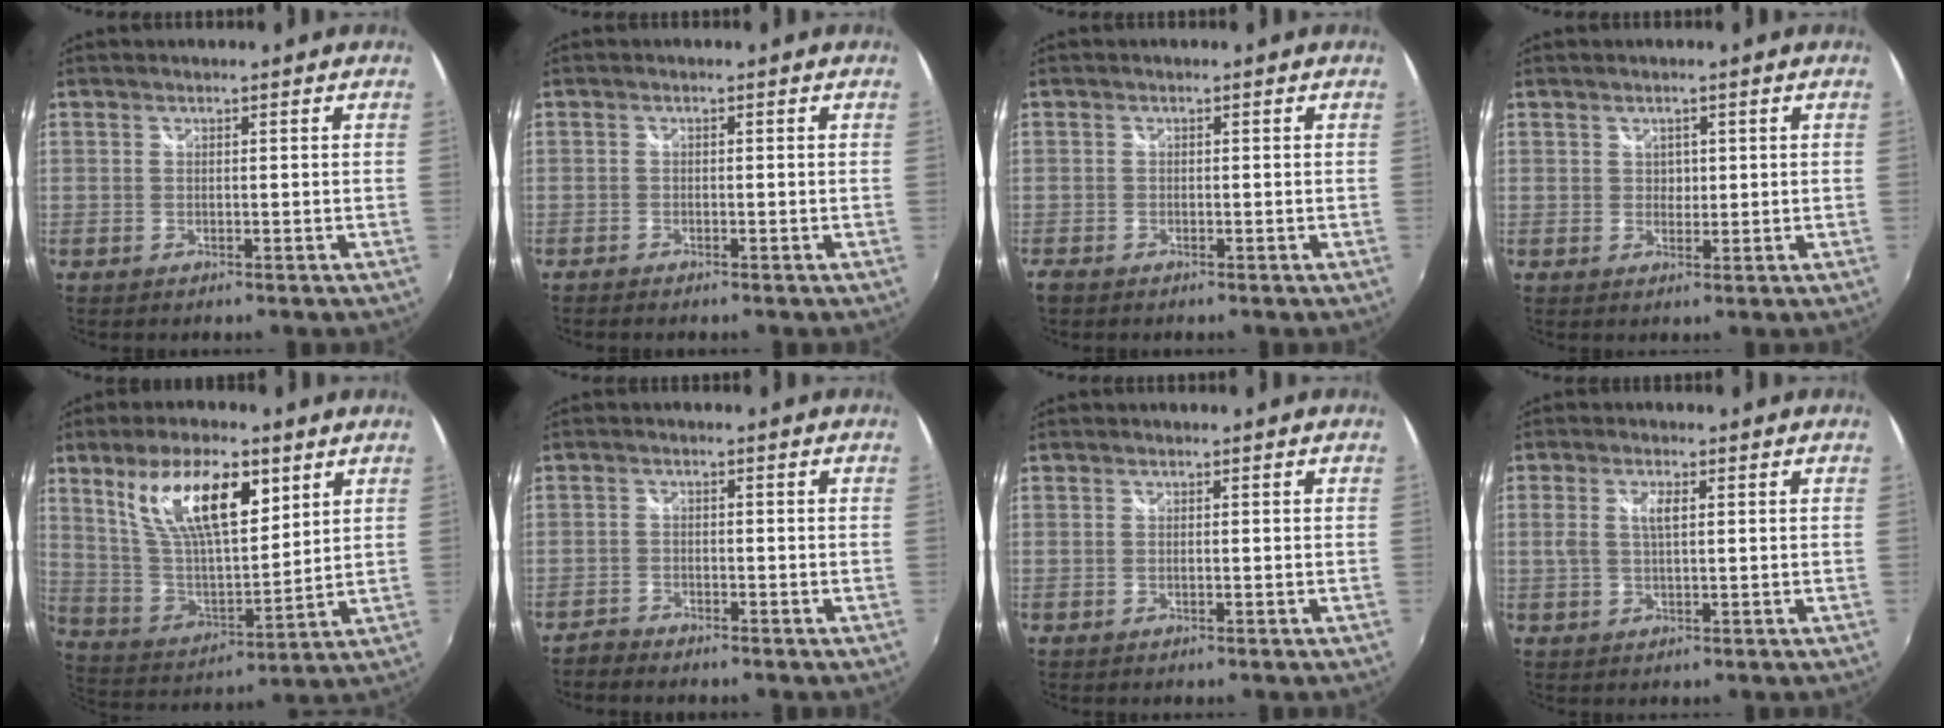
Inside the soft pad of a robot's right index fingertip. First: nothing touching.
{"total": 1.4, "force": [-1.3, 0.4, 0.3], "torque": [-0.013, -0.007, -0.025]}
{"total": 1.8, "force": [-1.3, 1.2, 0.3], "torque": [-0.011, -0.003, -0.028]}
{"total": 1.5, "force": [0.5, 1.4, 0.4], "torque": [-0.001, 0.003, 0.009]}
{"total": 17.0, "force": [8.6, 6.5, 13.1], "torque": [-0.236, 0.008, 0.168]}
{"total": 2.6, "force": [-2.5, 0.7, 0.1], "torque": [-0.013, -0.004, -0.053]}
{"total": 0.0}
{"total": 3.3, "force": [0.7, 1.2, 3.0], "torque": [-0.058, 0.001, 0.012]}